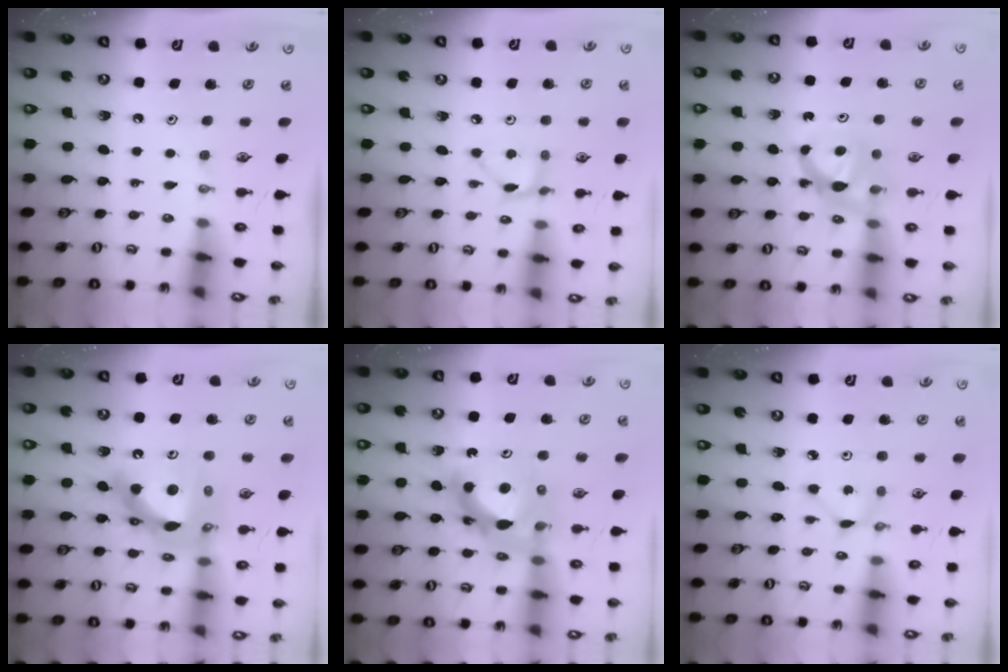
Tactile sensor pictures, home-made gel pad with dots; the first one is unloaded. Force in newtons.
{"total": 2.8, "press": 2.8, "slide": 0.4}
{"total": 6.9, "press": 6.9, "slide": 0.4}
{"total": 15.4, "press": 15.3, "slide": 1.7}
{"total": 12.9, "press": 12.9, "slide": 1.1}
{"total": 1.7, "press": 1.7, "slide": 0.3}